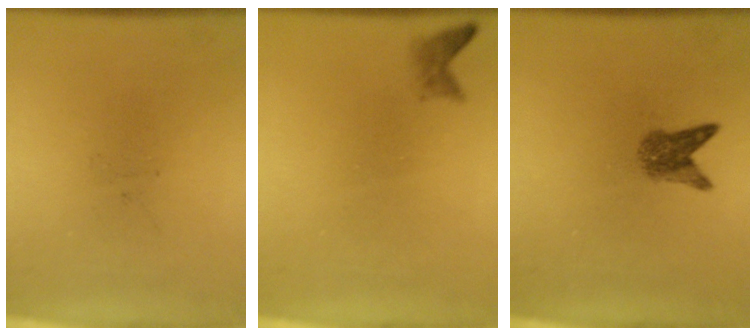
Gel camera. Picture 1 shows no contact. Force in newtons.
{"total": 1.3}
{"total": 2.9}